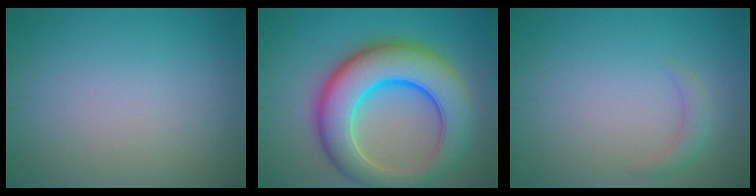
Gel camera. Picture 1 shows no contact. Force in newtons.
{"total": 10.8, "press": 10.8, "slide": 0.4}
{"total": 1.3, "press": 1.3, "slide": 0.1}